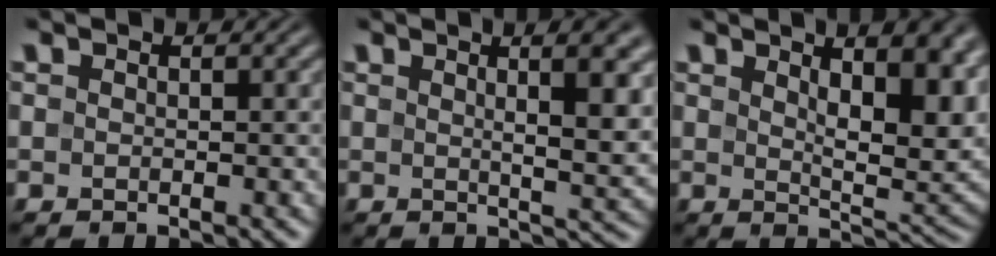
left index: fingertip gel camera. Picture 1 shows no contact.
{"total": 8.4, "force": [2.5, 2.6, 7.6], "torque": [-0.062, 0.017, 0.022]}
{"total": 9.9, "force": [3.6, 4.0, 8.3], "torque": [-0.094, -0.001, 0.053]}